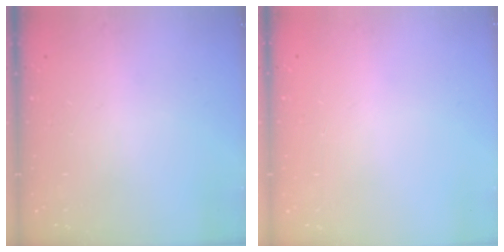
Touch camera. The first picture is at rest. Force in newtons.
{"total": 0.0}